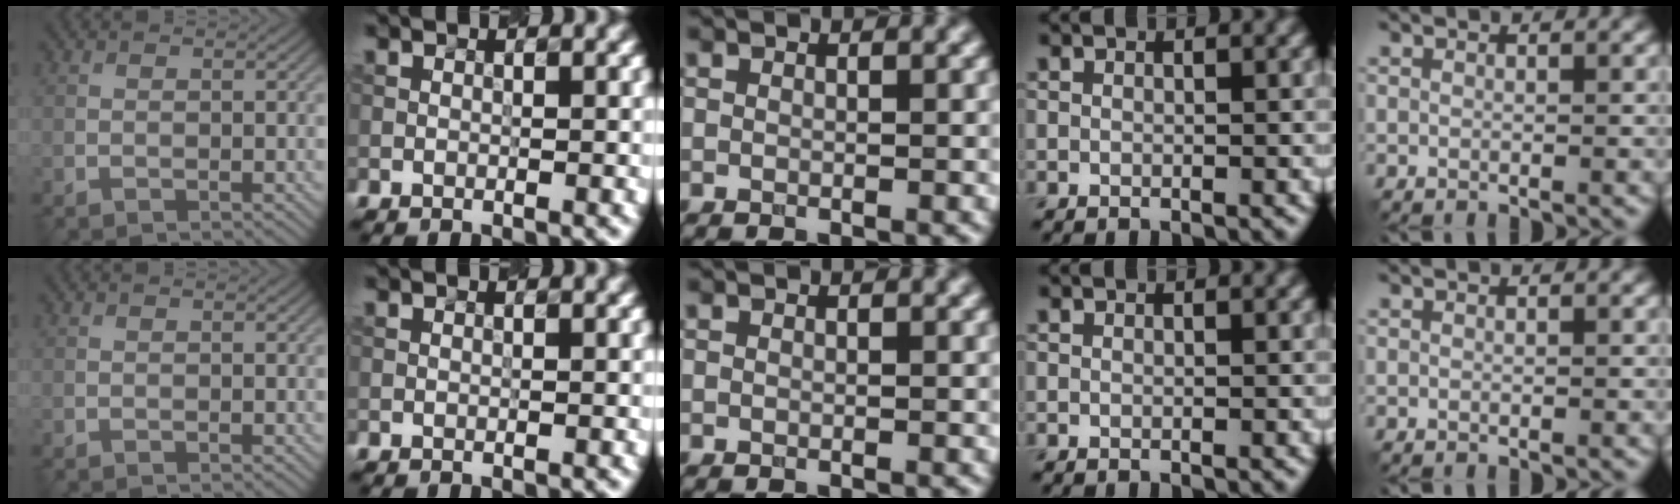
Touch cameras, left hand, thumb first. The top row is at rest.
{}